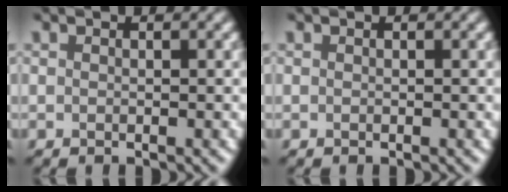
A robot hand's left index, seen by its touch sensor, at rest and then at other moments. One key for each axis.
{"total": 0.0}